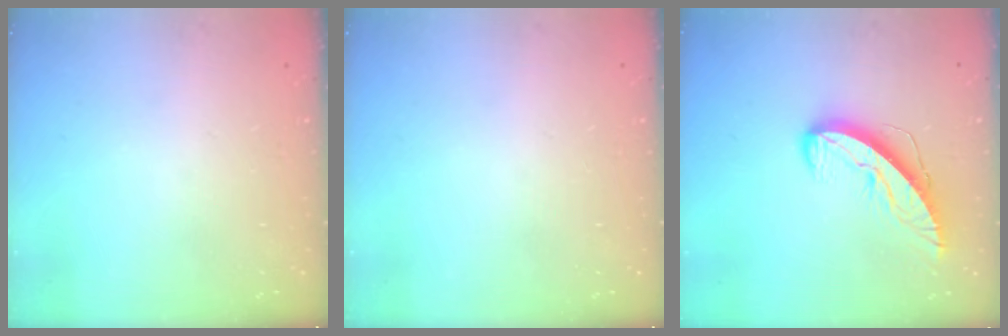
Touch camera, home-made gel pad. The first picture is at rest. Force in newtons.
{"total": 0.0}
{"total": 9.8, "press": 9.7, "slide": 1.2}